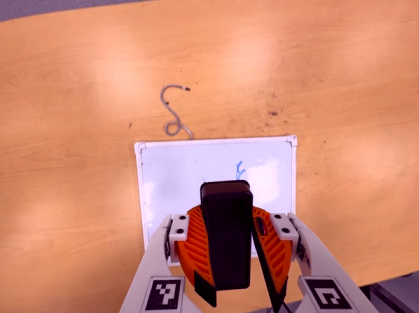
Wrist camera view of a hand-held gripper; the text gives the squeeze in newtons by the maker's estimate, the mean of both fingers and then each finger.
{"total": 10.2, "left": 10.2, "right": 10.2}